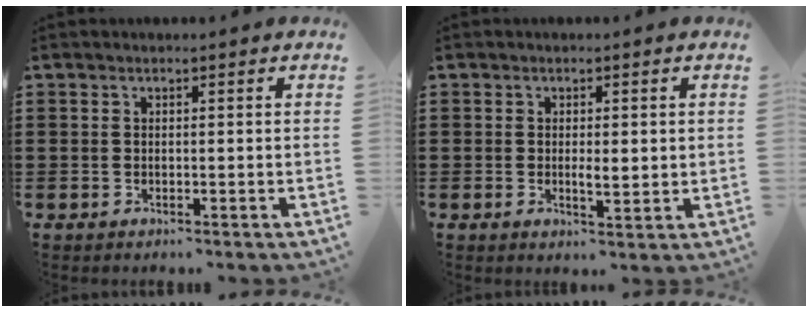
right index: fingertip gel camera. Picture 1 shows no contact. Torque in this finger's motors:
{"motor_torque": [-0.04, 0.22, 0.08, 0.00]}